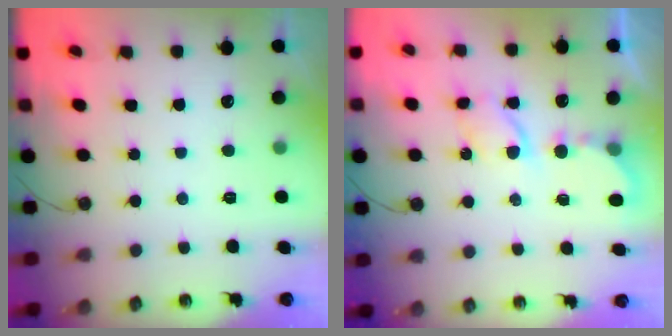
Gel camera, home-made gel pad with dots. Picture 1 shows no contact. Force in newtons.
{"total": 6.5, "press": 6.5, "slide": 0.2}